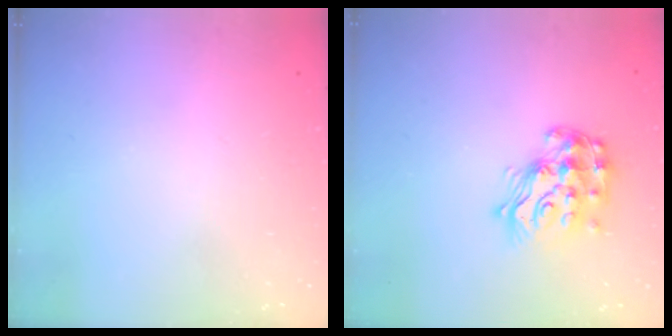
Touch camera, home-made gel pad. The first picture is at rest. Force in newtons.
{"total": 16.4, "press": 16.4, "slide": 1.1}